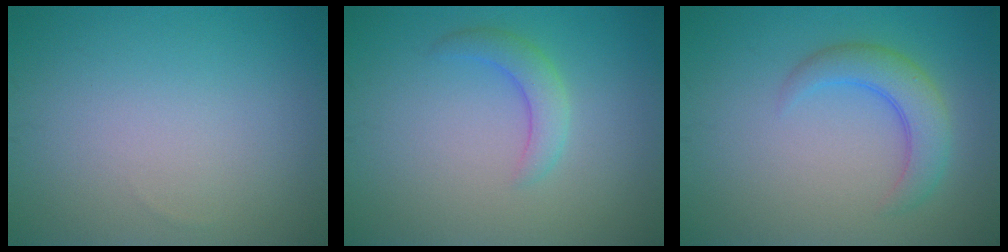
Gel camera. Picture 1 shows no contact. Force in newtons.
{"total": 2.4, "press": 2.4, "slide": 0.1}
{"total": 3.7, "press": 3.7, "slide": 0.1}